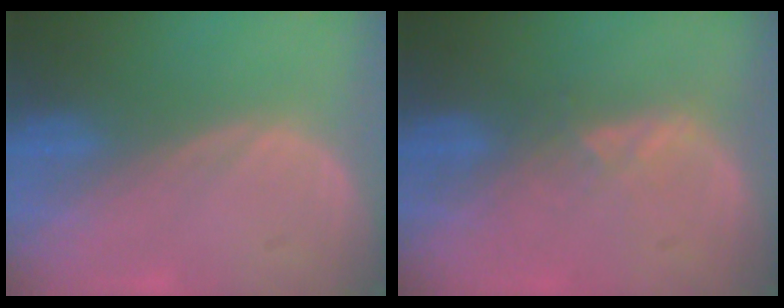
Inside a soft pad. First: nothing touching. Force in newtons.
{"total": 2.0, "press": 2.0, "slide": 0.3}